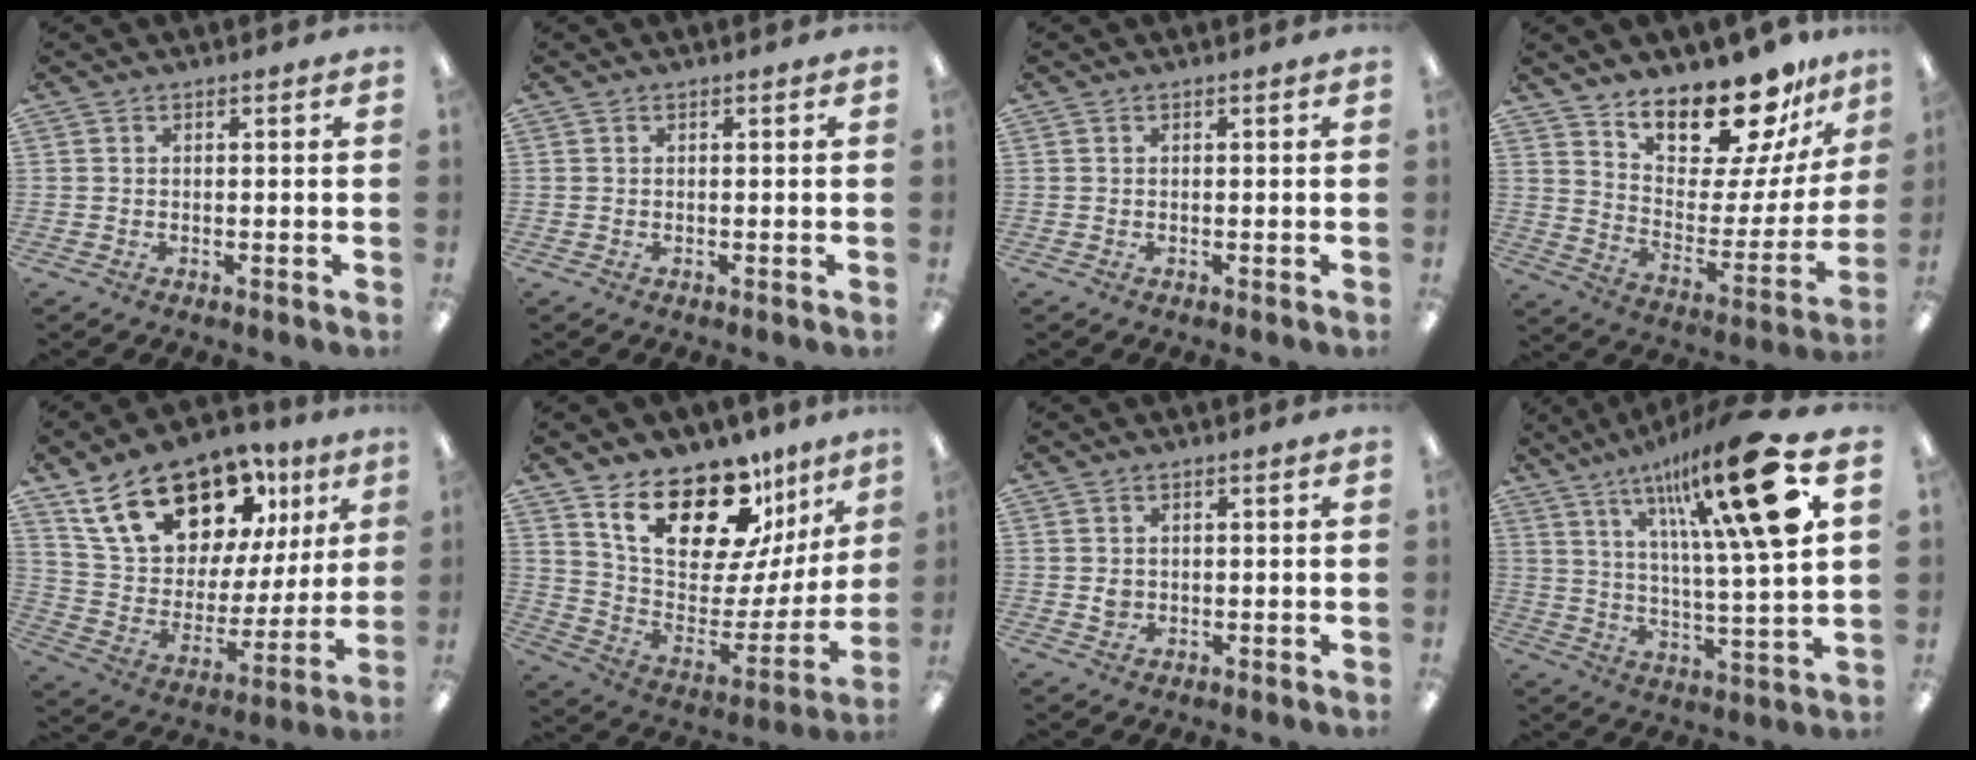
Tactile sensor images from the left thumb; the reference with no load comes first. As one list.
[{"total": 0.0}, {"total": 0.0}, {"total": 19.0, "force": [16.2, 6.0, 7.8], "torque": [-0.126, -0.134, 0.281]}, {"total": 21.8, "force": [14.4, 11.8, 11.4], "torque": [-0.190, -0.081, 0.258]}, {"total": 22.8, "force": [16.1, 10.1, 12.5], "torque": [-0.217, -0.105, 0.285]}, {"total": 1.8, "force": [0.2, 1.5, 1.0], "torque": [-0.021, 0.005, 0.002]}, {"total": 23.0, "force": [12.2, 4.1, 19.0], "torque": [-0.303, -0.055, 0.177]}]